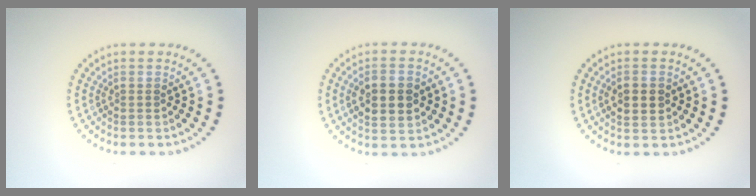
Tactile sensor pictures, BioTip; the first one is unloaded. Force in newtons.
{"total": 4.6, "press": 4.6, "slide": 0.4}
{"total": 2.4, "press": 2.4, "slide": 0.1}